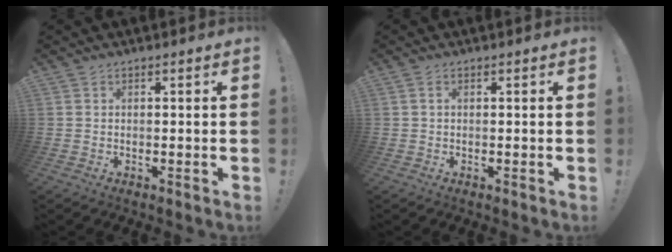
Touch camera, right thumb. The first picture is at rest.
{"total": 0.7, "force": [-0.1, 0.3, 0.7], "torque": [-0.015, 0.002, -0.001]}